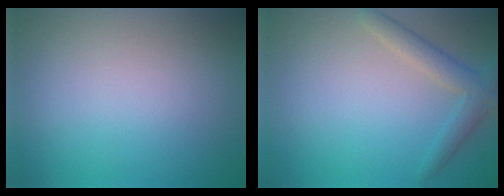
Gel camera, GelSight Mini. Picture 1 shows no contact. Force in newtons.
{"total": 2.6, "press": 2.6, "slide": 0.1}